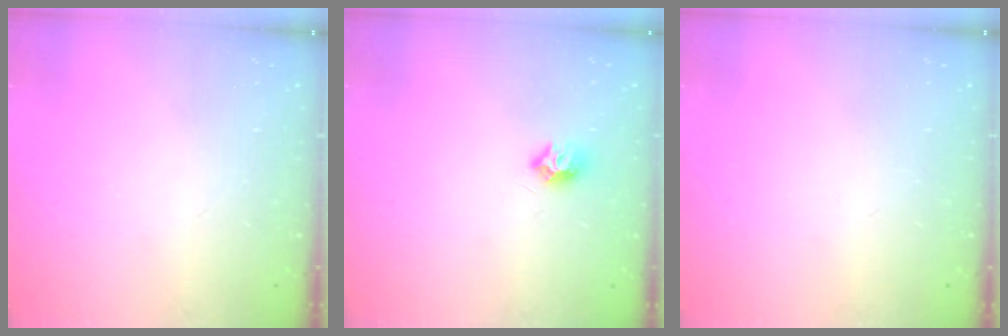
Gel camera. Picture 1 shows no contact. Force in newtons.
{"total": 7.4, "press": 7.4, "slide": 0.2}
{"total": 0.0}